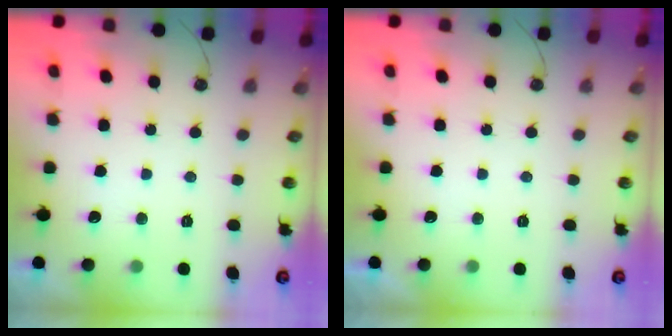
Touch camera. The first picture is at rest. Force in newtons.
{"total": 0.0}